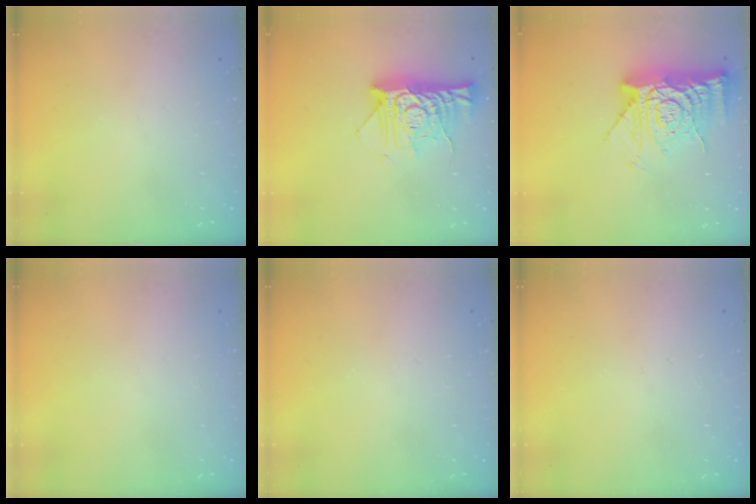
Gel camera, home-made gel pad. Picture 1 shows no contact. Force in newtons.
{"total": 14.7, "press": 14.6, "slide": 1.8}
{"total": 17.2, "press": 17.2, "slide": 1.7}
{"total": 0.0}
{"total": 0.0}
{"total": 0.0}